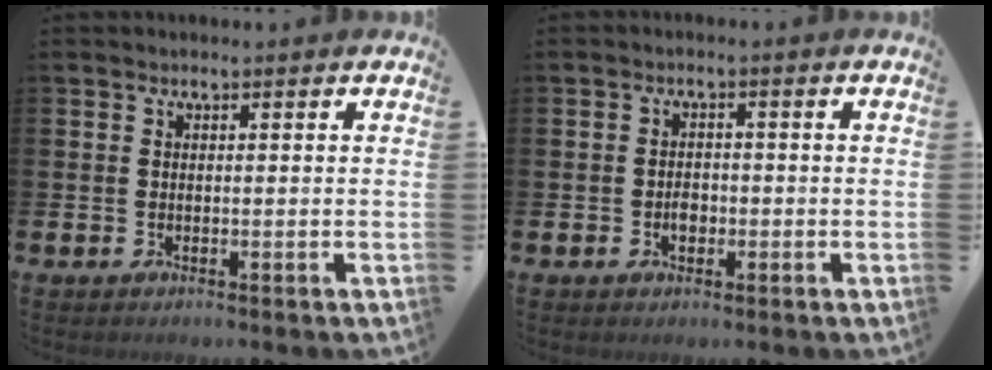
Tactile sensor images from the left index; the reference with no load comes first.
{"total": 1.9, "force": [-0.5, 1.4, 1.2], "torque": [-0.012, 0.001, -0.014]}